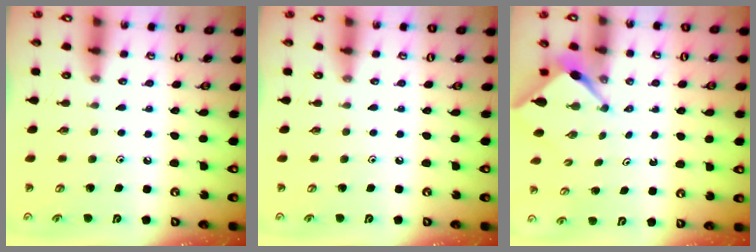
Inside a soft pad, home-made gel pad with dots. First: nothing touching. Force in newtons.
{"total": 0.0}
{"total": 2.7, "press": 2.7, "slide": 0.3}